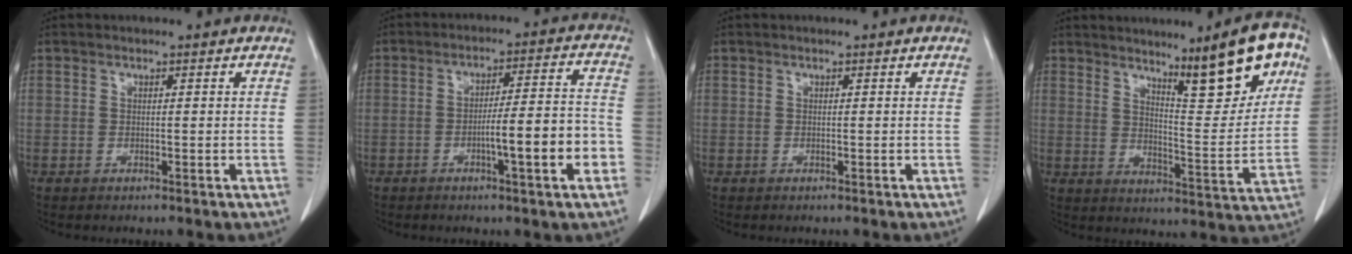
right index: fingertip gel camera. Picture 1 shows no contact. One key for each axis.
{"total": 10.0, "fx": -3.3, "fy": 0.6, "fz": 9.4, "tx": -0.137, "ty": 0.017, "tz": -0.046}
{"total": 0.0}
{"total": 13.9, "fx": 8.1, "fy": 1.7, "fz": 11.2, "tx": -0.144, "ty": -0.006, "tz": 0.118}